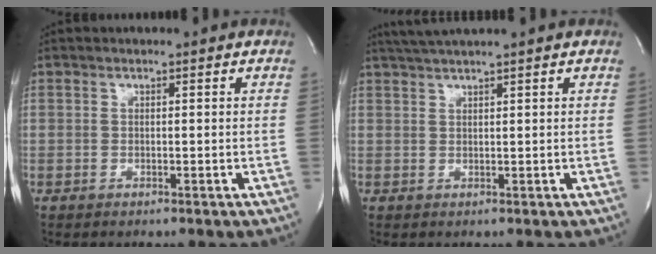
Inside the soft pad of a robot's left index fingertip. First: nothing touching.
{"total": 3.9, "force": [3.3, -1.0, 1.8], "torque": [-0.032, 0.017, 0.064]}